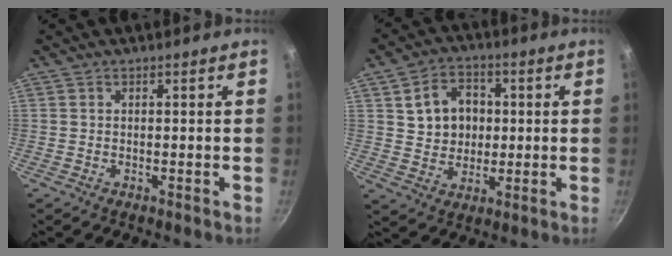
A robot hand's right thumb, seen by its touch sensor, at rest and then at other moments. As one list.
[{"total": 10.0, "force": [1.8, 8.2, 5.4], "torque": [-0.059, 0.004, 0.031]}]